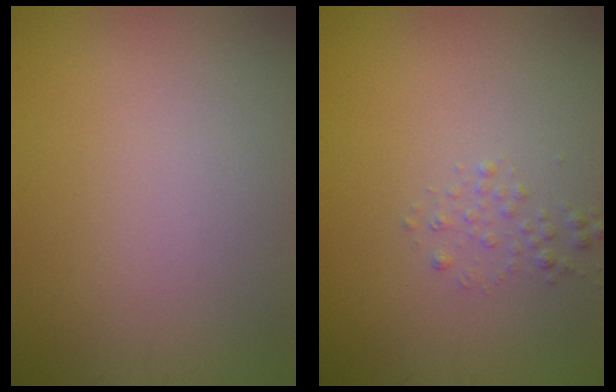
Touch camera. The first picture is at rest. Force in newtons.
{"total": 0.9, "press": 0.9, "slide": 0.1}